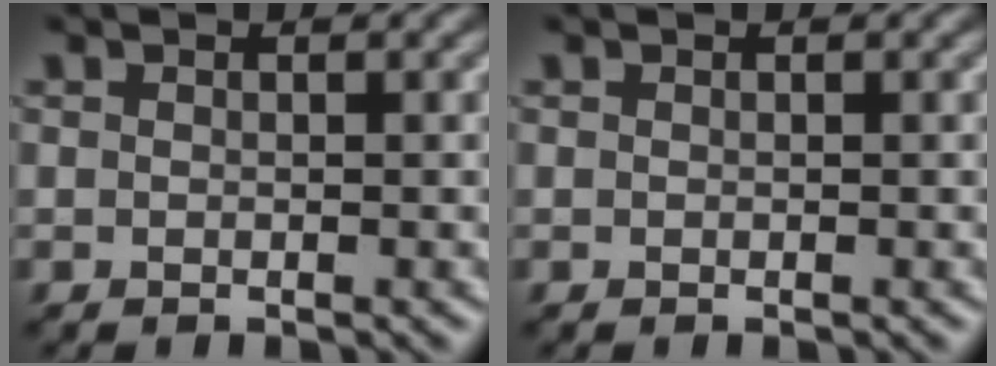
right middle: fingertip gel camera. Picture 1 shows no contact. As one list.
[{"total": 0.0}]